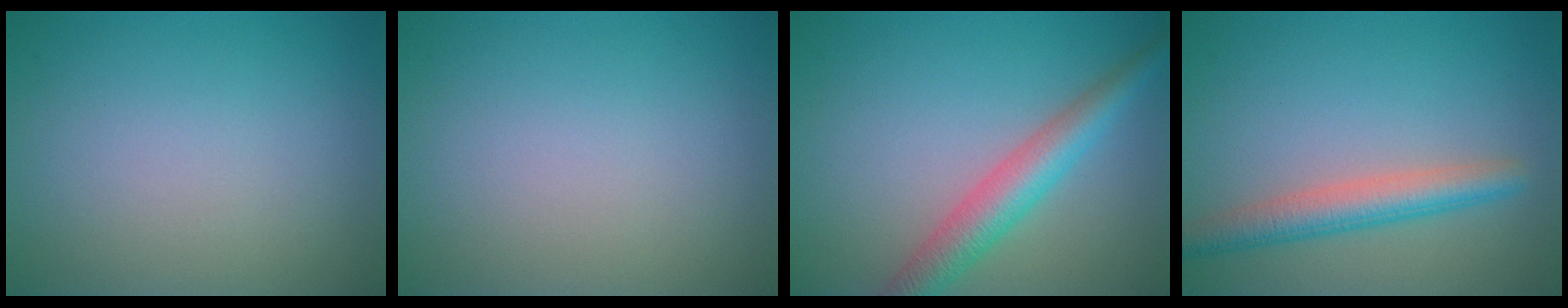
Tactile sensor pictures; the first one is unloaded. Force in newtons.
{"total": 0.0}
{"total": 4.4, "press": 4.4, "slide": 0.2}
{"total": 3.9, "press": 3.9, "slide": 0.1}